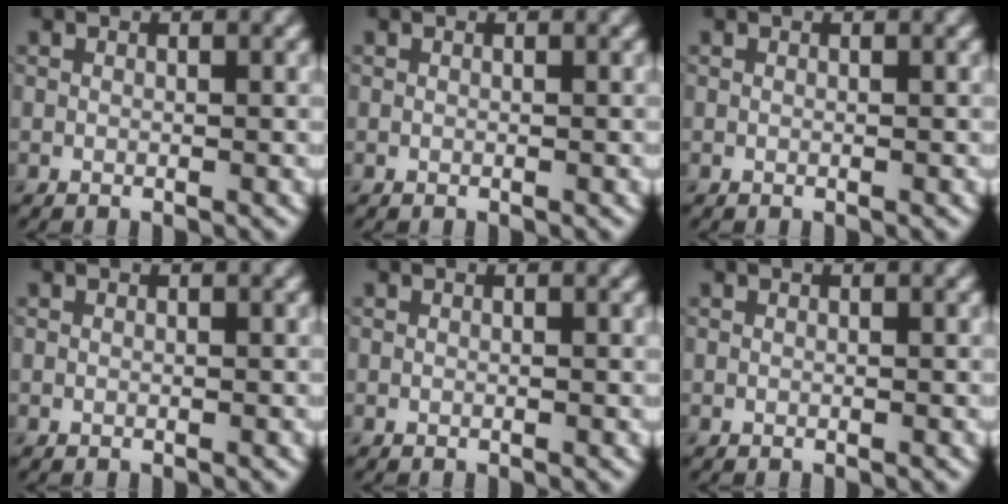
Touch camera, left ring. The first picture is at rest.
{"total": 0.0}
{"total": 0.0}
{"total": 0.0}
{"total": 0.0}
{"total": 0.0}